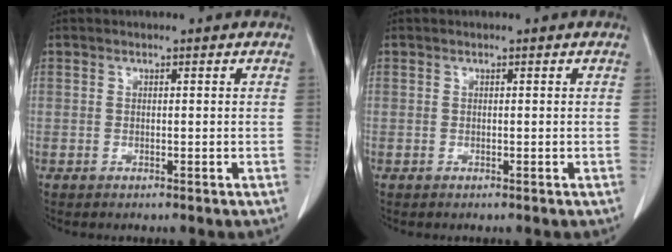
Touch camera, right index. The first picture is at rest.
{"total": 0.0}